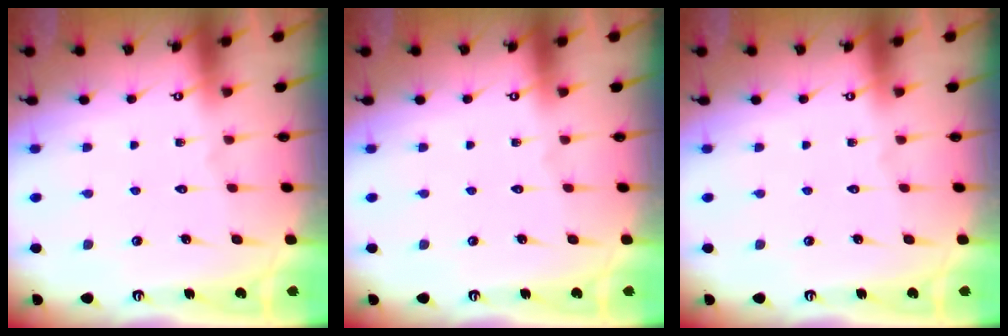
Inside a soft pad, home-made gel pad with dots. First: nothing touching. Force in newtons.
{"total": 0.0}
{"total": 0.0}